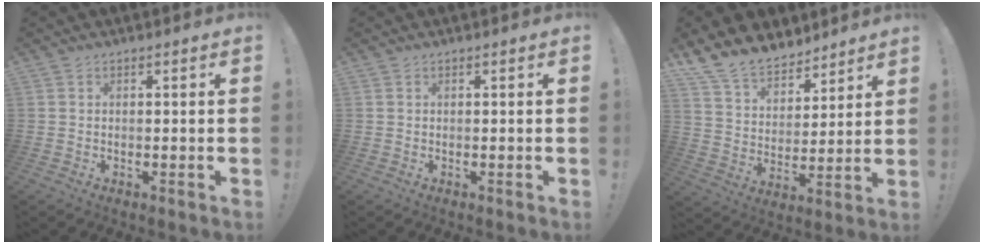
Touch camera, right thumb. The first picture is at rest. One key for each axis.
{"total": 0.0}
{"total": 12.4, "fx": 10.5, "fy": 6.1, "fz": 2.5, "tx": -0.064, "ty": -0.084, "tz": 0.203}